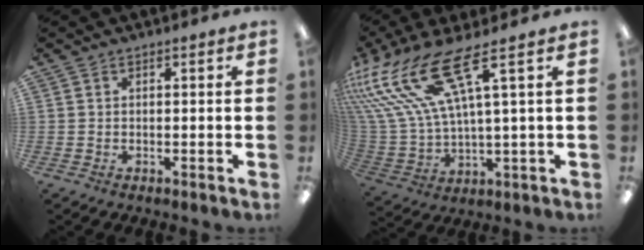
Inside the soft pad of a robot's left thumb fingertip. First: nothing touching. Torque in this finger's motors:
{"motor_torque": [0.46, 0.61, 1.28, -1.49, 0.75]}